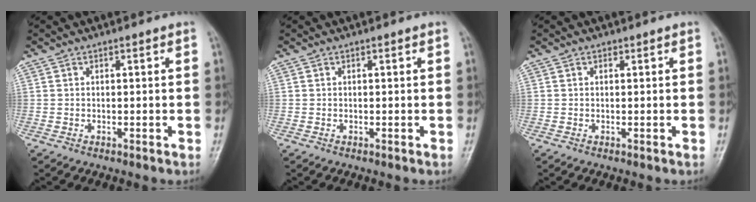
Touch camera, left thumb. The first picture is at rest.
{"total": 0.0}
{"total": 0.0}